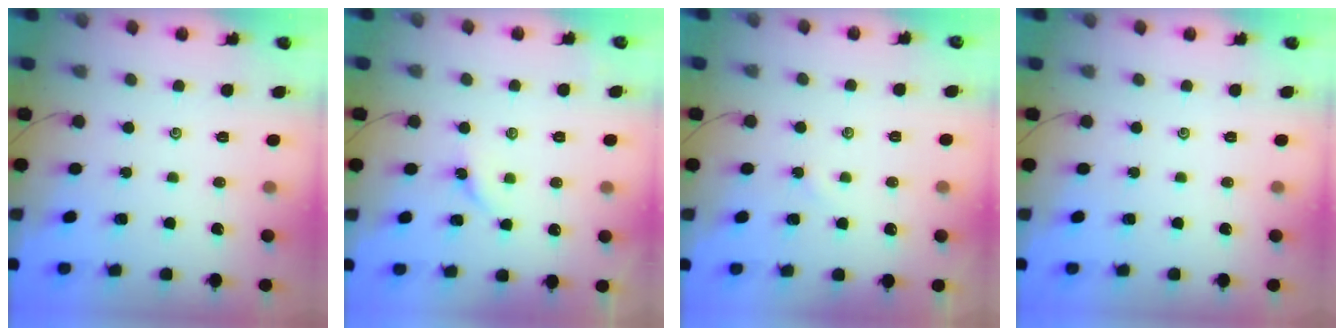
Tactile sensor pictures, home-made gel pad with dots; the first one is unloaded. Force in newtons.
{"total": 2.7, "press": 2.7, "slide": 0.5}
{"total": 2.7, "press": 2.7, "slide": 0.4}
{"total": 0.0}